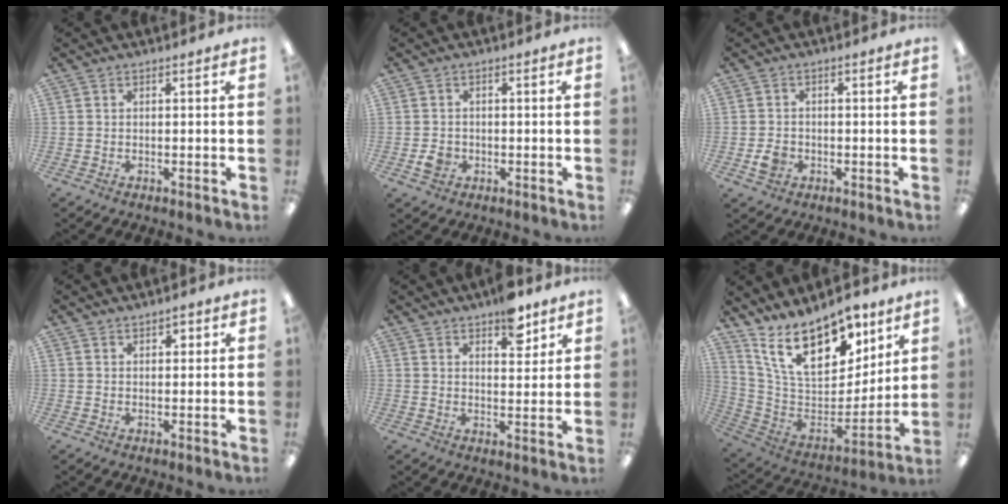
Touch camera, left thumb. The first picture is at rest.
{"total": 3.1, "force": [-0.8, 2.7, 1.4], "torque": [-0.014, 0.001, -0.014]}
{"total": 3.3, "force": [-1.1, 2.7, 1.5], "torque": [-0.014, 0.003, -0.019]}
{"total": 1.9, "force": [1.6, 0.9, 0.7], "torque": [-0.007, -0.003, 0.027]}
{"total": 8.0, "force": [5.7, 3.5, 4.4], "torque": [-0.035, -0.037, 0.093]}
{"total": 21.1, "force": [13.9, 10.1, 12.2], "torque": [-0.214, -0.087, 0.252]}